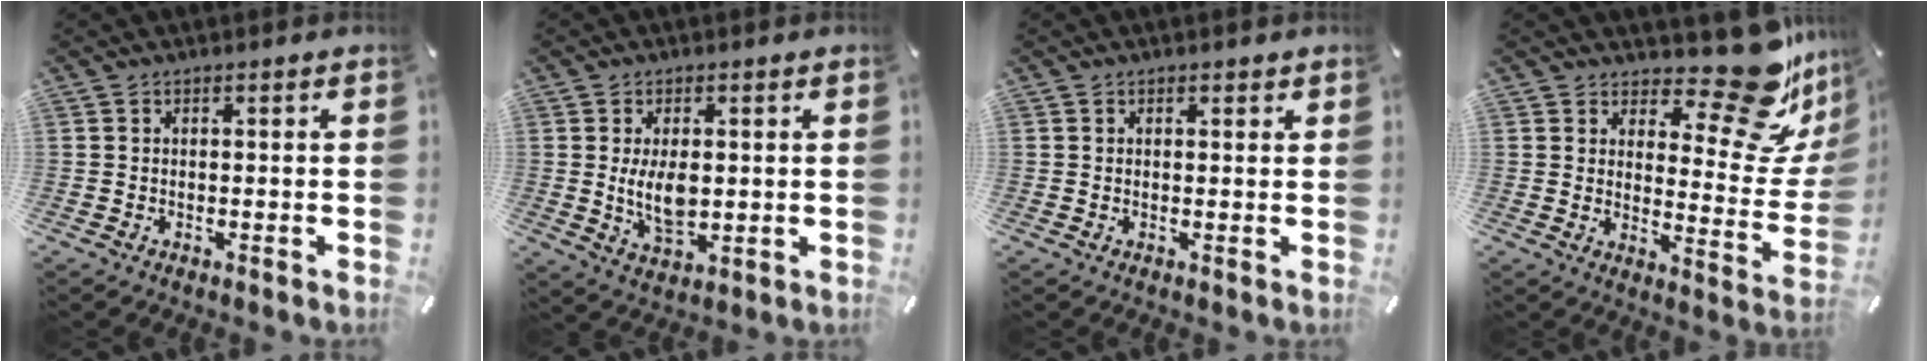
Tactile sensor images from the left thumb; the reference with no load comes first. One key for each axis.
{"total": 7.9, "fx": 0.7, "fy": 4.5, "fz": 6.4, "tx": -0.126, "ty": -0.010, "tz": 0.003}
{"total": 0.7, "fx": 0.4, "fy": 0.5, "fz": 0.4, "tx": 0.001, "ty": -0.002, "tz": 0.006}
{"total": 16.4, "fx": 12.5, "fy": 5.5, "fz": 9.1, "tx": -0.118, "ty": -0.113, "tz": 0.207}